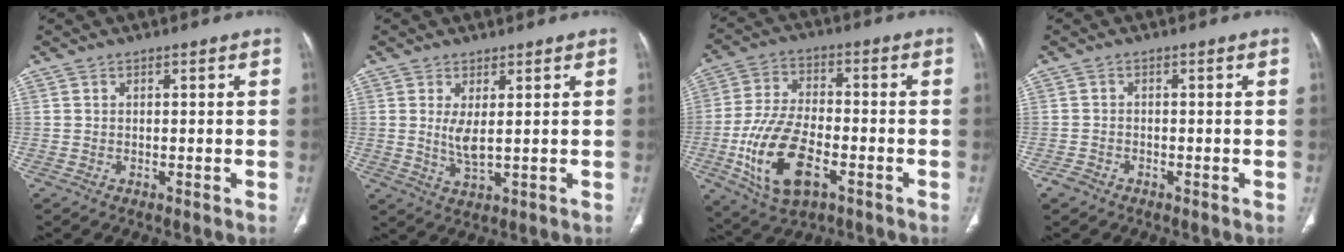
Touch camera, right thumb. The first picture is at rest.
{"total": 4.0, "force": [0.8, 1.1, 3.8], "torque": [-0.080, -0.017, 0.023]}
{"total": 15.7, "force": [-5.4, 8.0, 12.4], "torque": [-0.241, 0.014, -0.095]}
{"total": 1.8, "force": [-1.3, 1.1, 0.5], "torque": [-0.015, 0.003, -0.024]}